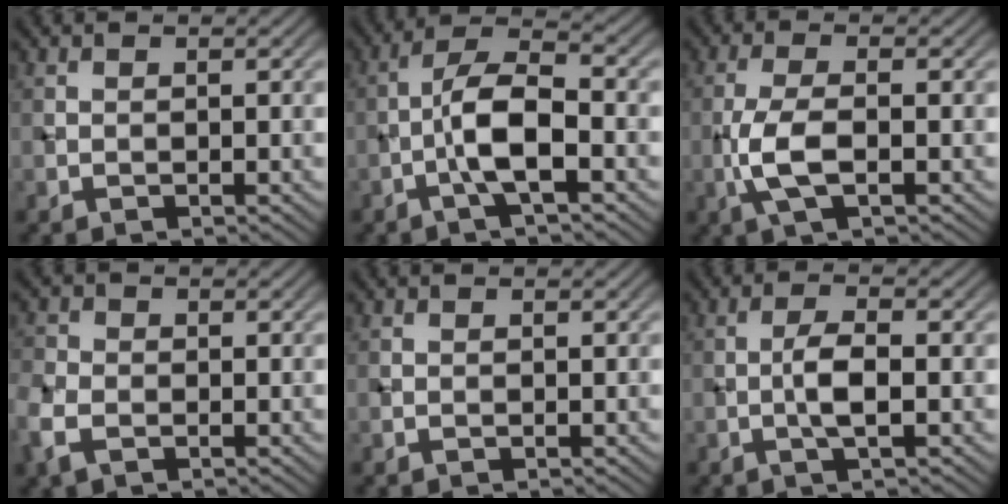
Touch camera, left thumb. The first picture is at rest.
{"total": 6.5, "force": [-2.0, 1.9, 5.9], "torque": [-0.112, 0.016, -0.048]}
{"total": 4.9, "force": [-1.2, 1.7, 4.4], "torque": [-0.103, 0.003, -0.031]}
{"total": 4.4, "force": [-1.9, 3.1, 2.5], "torque": [-0.074, -0.006, -0.048]}
{"total": 0.0}
{"total": 3.3, "force": [-0.6, 0.8, 3.2], "torque": [-0.064, 0.007, -0.018]}